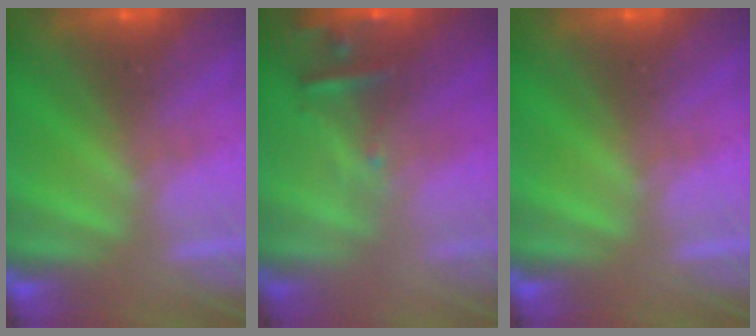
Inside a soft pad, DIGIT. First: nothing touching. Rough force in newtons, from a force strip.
{"total": 2.4}
{"total": 0.0}